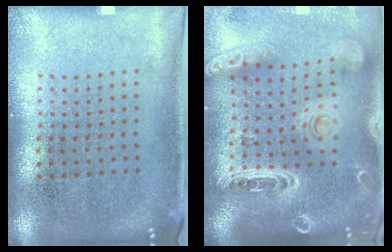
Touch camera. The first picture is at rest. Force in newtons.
{"total": 2.3, "press": 2.1, "slide": 0.9}